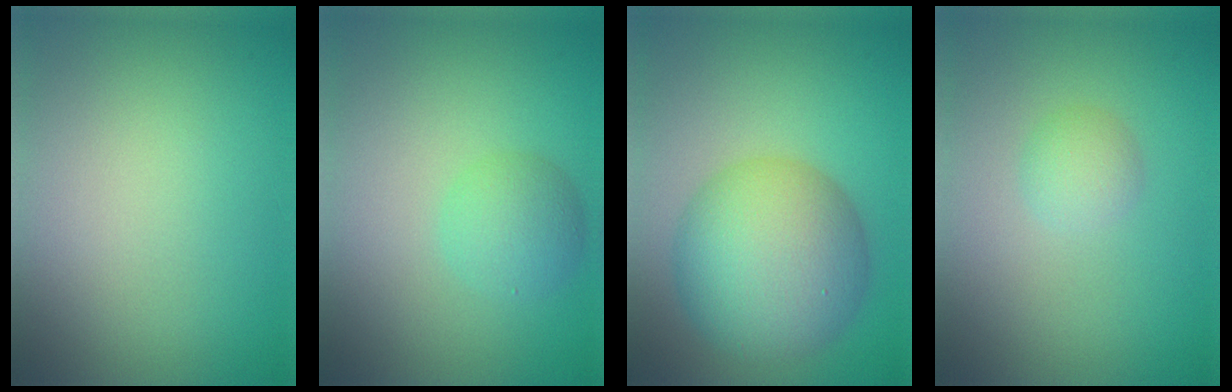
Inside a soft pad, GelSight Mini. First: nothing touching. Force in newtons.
{"total": 2.8, "press": 2.8, "slide": 0.1}
{"total": 9.6, "press": 9.6, "slide": 0.2}
{"total": 1.7, "press": 1.7, "slide": 0.1}